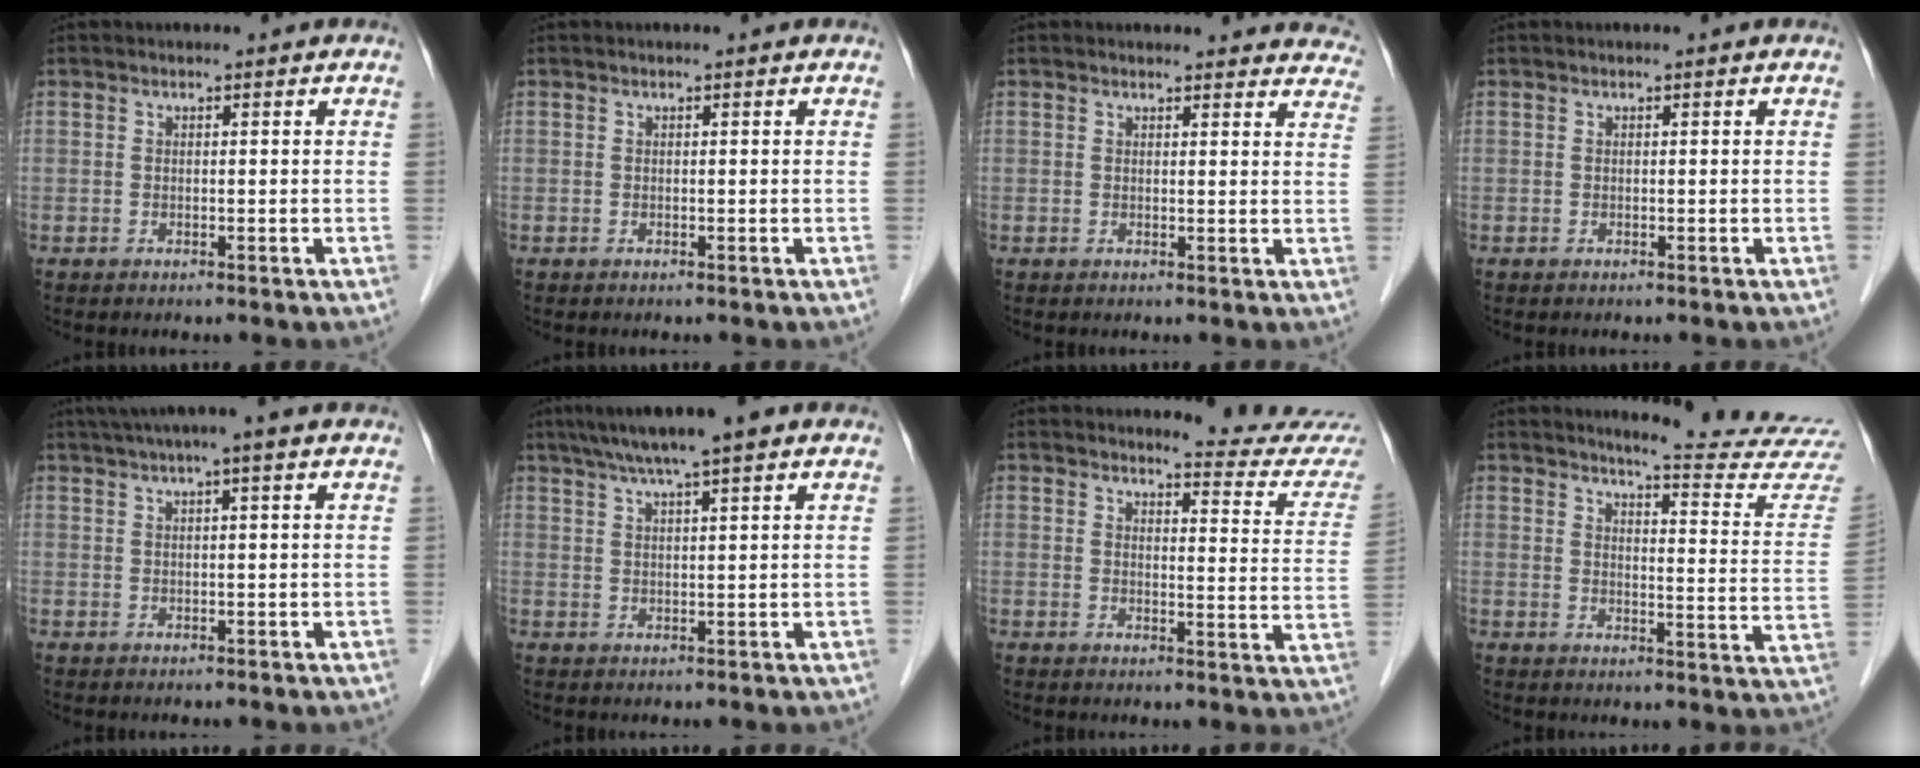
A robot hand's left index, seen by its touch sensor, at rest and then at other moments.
{"total": 0.0}
{"total": 12.7, "force": [12.2, 3.3, 1.6], "torque": [0.024, -0.027, 0.102]}
{"total": 0.0}
{"total": 6.3, "force": [4.4, -0.5, 4.5], "torque": [-0.073, 0.032, 0.068]}
{"total": 8.4, "force": [6.0, 0.3, 5.9], "torque": [-0.091, 0.034, 0.094]}
{"total": 11.4, "force": [11.3, -0.4, 1.0], "torque": [-0.004, -0.089, 0.111]}
{"total": 16.4, "force": [15.9, -1.3, 3.5], "torque": [-0.044, -0.122, 0.174]}